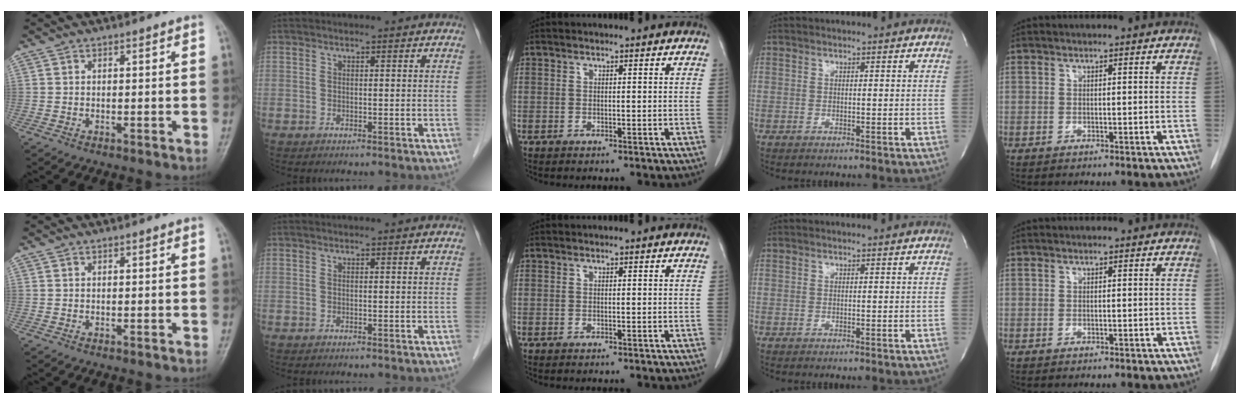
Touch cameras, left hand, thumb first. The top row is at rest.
{}